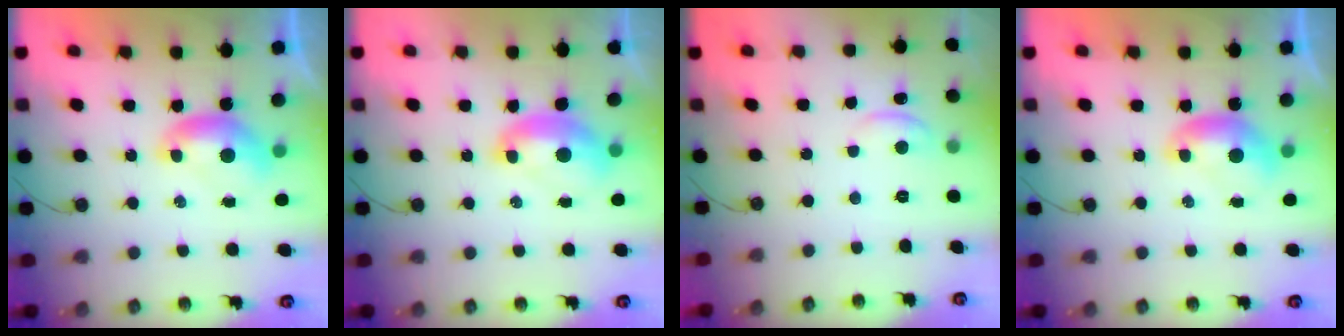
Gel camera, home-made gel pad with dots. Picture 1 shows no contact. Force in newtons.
{"total": 2.3, "press": 2.2, "slide": 0.6}
{"total": 0.5, "press": 0.4, "slide": 0.3}
{"total": 0.0}